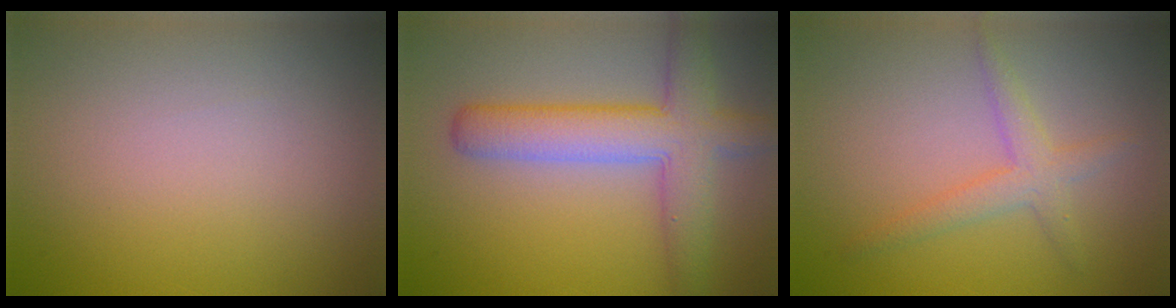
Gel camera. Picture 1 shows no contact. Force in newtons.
{"total": 6.1, "press": 6.1, "slide": 0.3}
{"total": 2.4, "press": 2.4, "slide": 0.1}